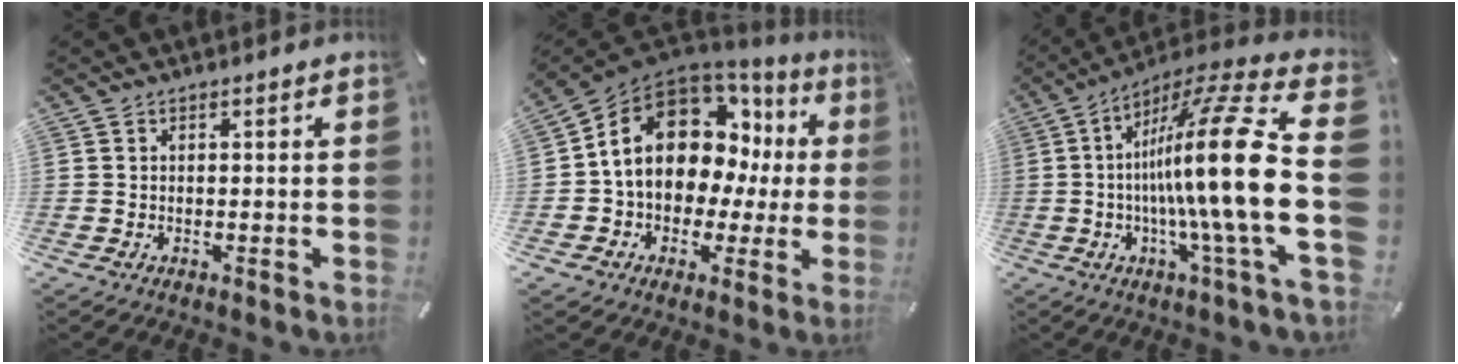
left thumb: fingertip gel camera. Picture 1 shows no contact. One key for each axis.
{"total": 14.5, "fx": 4.5, "fy": 10.7, "fz": 8.6, "tx": -0.157, "ty": -0.028, "tz": 0.081}
{"total": 25.3, "fx": -1.5, "fy": 1.0, "fz": 25.2, "tx": -0.466, "ty": -0.022, "tz": -0.048}